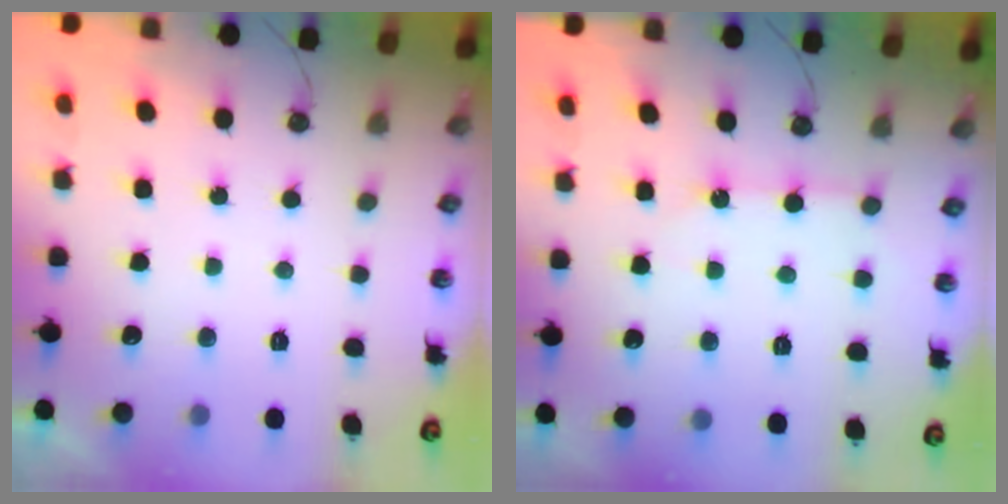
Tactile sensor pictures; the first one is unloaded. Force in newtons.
{"total": 6.7, "press": 6.7, "slide": 0.6}